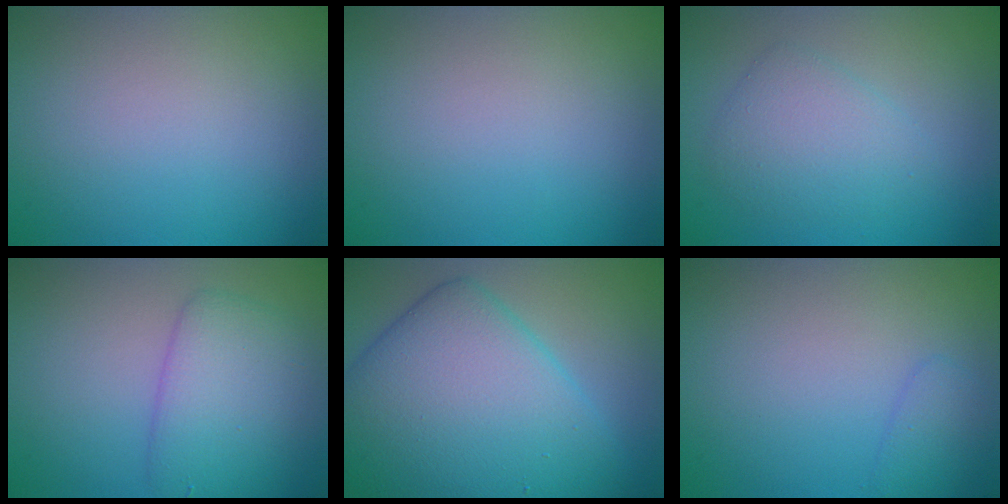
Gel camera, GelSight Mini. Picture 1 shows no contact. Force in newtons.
{"total": 0.0}
{"total": 3.2, "press": 3.2, "slide": 0.0}
{"total": 4.6, "press": 4.6, "slide": 0.1}
{"total": 11.6, "press": 11.6, "slide": 0.3}
{"total": 1.3, "press": 1.3, "slide": 0.1}